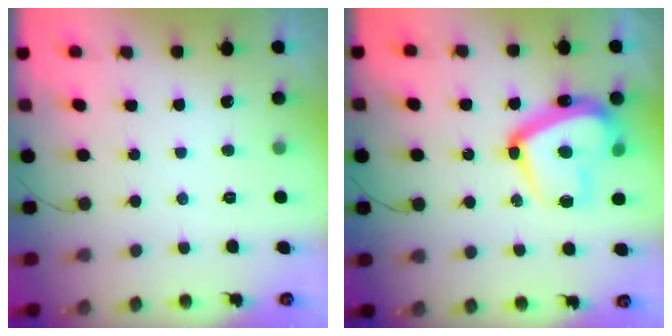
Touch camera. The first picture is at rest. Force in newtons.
{"total": 18.4, "press": 18.3, "slide": 1.4}